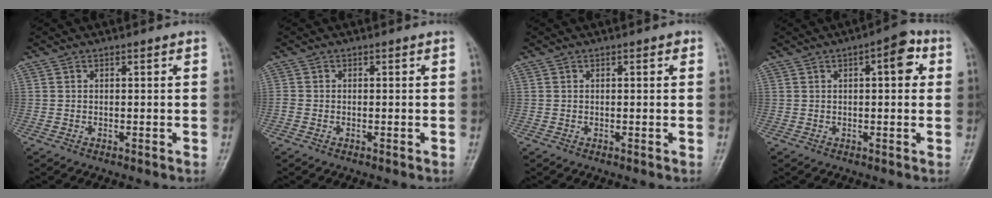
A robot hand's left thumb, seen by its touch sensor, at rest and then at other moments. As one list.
[{"total": 0.8, "force": [-0.4, 0.6, 0.5], "torque": [-0.013, 0.000, -0.010]}, {"total": 0.9, "force": [0.3, 0.3, 0.7], "torque": [-0.008, 0.002, 0.002]}, {"total": 6.0, "force": [1.7, 2.4, 5.3], "torque": [-0.057, 0.009, 0.014]}]